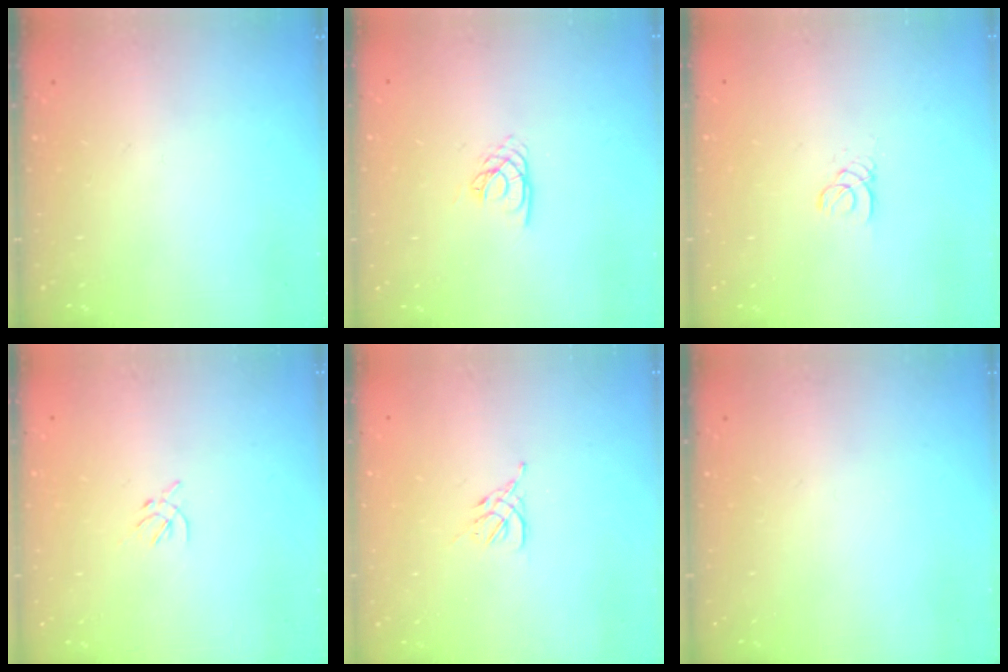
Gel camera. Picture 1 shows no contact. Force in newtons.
{"total": 2.8, "press": 2.8, "slide": 0.1}
{"total": 1.8, "press": 1.8, "slide": 0.2}
{"total": 1.7, "press": 1.6, "slide": 0.6}
{"total": 3.0, "press": 2.8, "slide": 0.8}
{"total": 0.0}